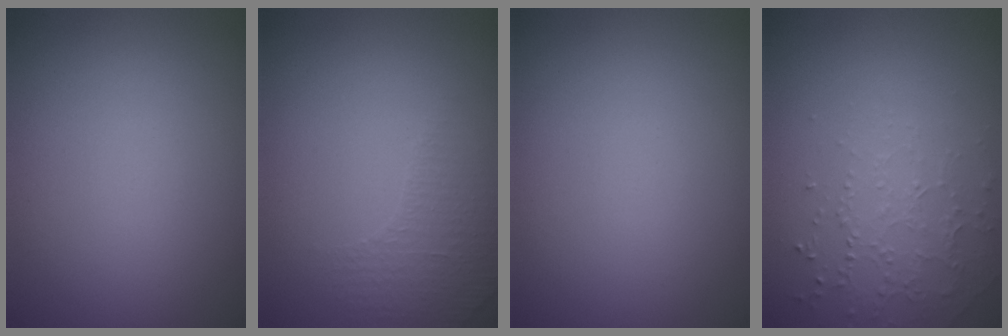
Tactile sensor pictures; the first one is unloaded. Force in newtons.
{"total": 1.3, "press": 0.9, "slide": 0.9}
{"total": 0.0}
{"total": 1.5, "press": 1.2, "slide": 0.9}